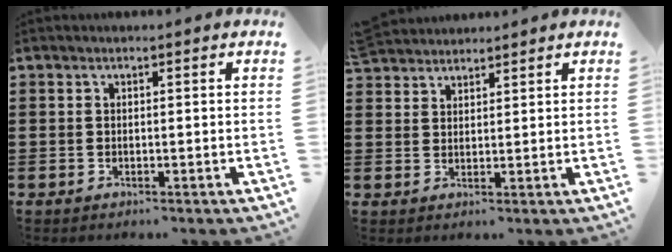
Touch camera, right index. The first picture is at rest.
{"total": 3.1, "force": [3.0, 0.5, -0.3], "torque": [-0.004, -0.001, 0.060]}